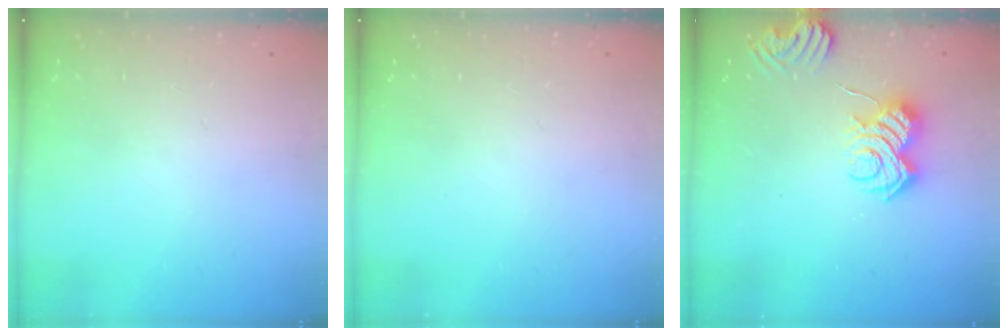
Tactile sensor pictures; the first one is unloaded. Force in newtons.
{"total": 0.0}
{"total": 7.9, "press": 7.9, "slide": 0.5}